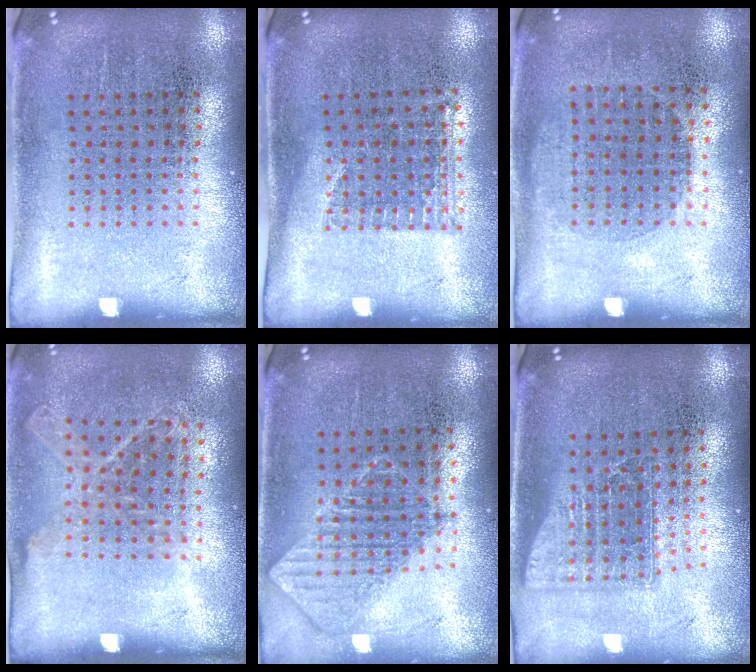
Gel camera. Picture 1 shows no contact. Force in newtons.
{"total": 1.1, "press": 0.9, "slide": 0.6}
{"total": 1.0, "press": 0.9, "slide": 0.4}
{"total": 1.1, "press": 1.0, "slide": 0.5}
{"total": 0.9, "press": 0.9, "slide": 0.1}
{"total": 1.5, "press": 1.2, "slide": 1.0}